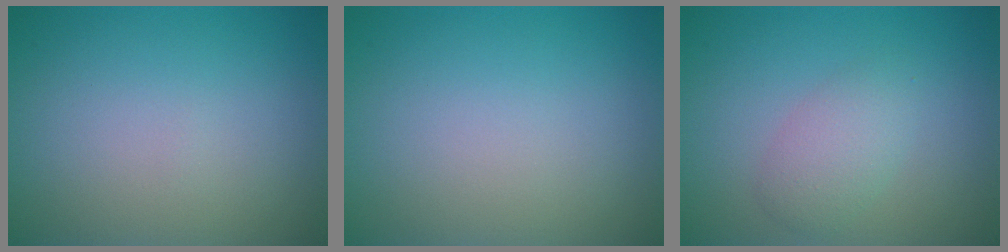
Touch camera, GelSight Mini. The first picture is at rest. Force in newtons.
{"total": 0.0}
{"total": 2.4, "press": 2.4, "slide": 0.1}